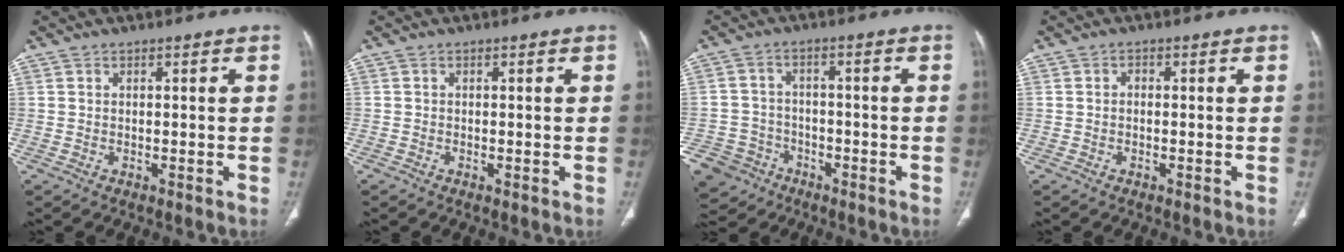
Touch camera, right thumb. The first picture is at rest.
{"total": 0.0}
{"total": 11.8, "force": [-7.1, 8.9, 3.3], "torque": [-0.080, 0.037, -0.119]}
{"total": 0.8, "force": [-0.2, 0.6, 0.5], "torque": [-0.008, 0.002, -0.006]}